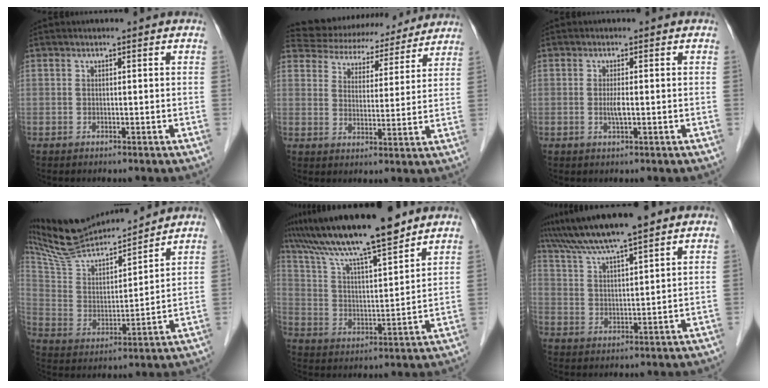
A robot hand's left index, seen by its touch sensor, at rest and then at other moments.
{"total": 16.2, "force": [14.9, 5.6, 3.1], "torque": [-0.047, 0.027, 0.201]}
{"total": 1.6, "force": [-0.3, 0.2, 1.5], "torque": [-0.033, -0.002, -0.005]}
{"total": 17.1, "force": [15.7, 1.9, 6.6], "torque": [-0.127, 0.008, 0.287]}
{"total": 15.2, "force": [12.7, 0.8, 8.3], "torque": [-0.144, 0.009, 0.221]}
{"total": 9.2, "force": [7.7, -0.3, 5.0], "torque": [-0.091, 0.021, 0.136]}